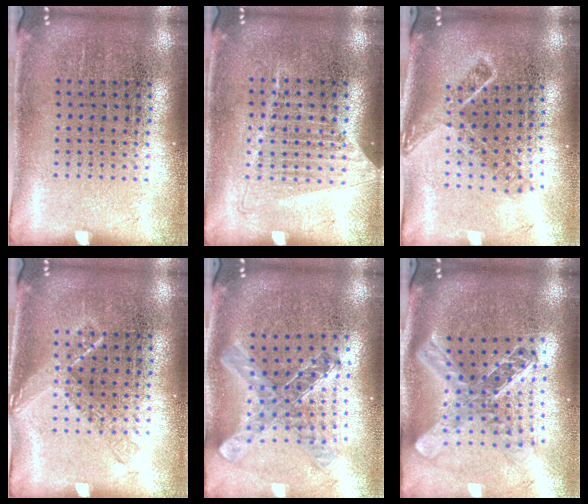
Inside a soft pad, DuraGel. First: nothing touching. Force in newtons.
{"total": 1.0, "press": 0.9, "slide": 0.5}
{"total": 1.8, "press": 1.3, "slide": 1.3}
{"total": 1.1, "press": 1.0, "slide": 0.2}
{"total": 1.1, "press": 1.1, "slide": 0.2}
{"total": 2.5, "press": 2.0, "slide": 1.6}